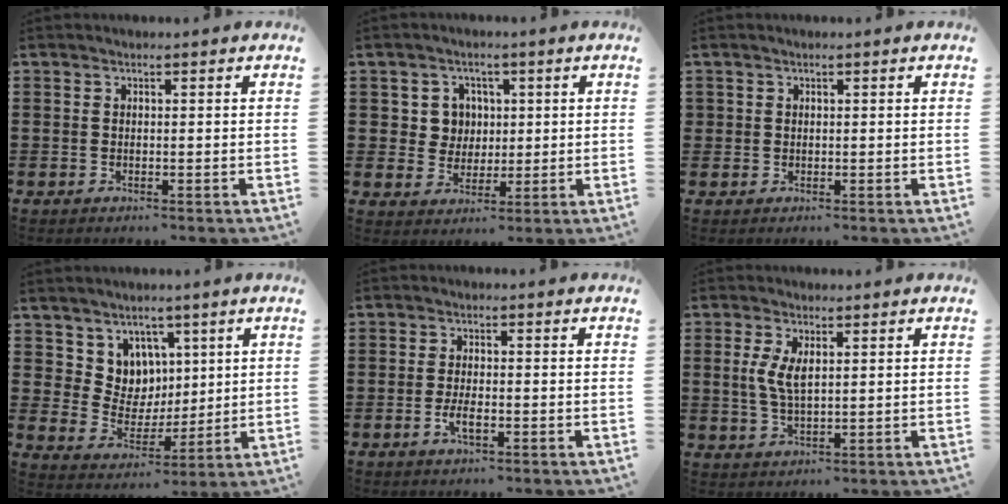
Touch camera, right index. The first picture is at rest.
{"total": 4.9, "force": [1.1, 4.6, 1.4], "torque": [-0.049, 0.015, 0.018]}
{"total": 0.9, "force": [0.3, 0.8, 0.1], "torque": [-0.003, 0.004, 0.006]}
{"total": 7.1, "force": [4.0, 5.9, 0.4], "torque": [-0.052, -0.017, 0.081]}
{"total": 2.9, "force": [-1.1, 0.8, 2.5], "torque": [-0.051, -0.003, -0.021]}
{"total": 4.6, "force": [1.1, 1.8, 4.0], "torque": [-0.092, 0.002, 0.015]}